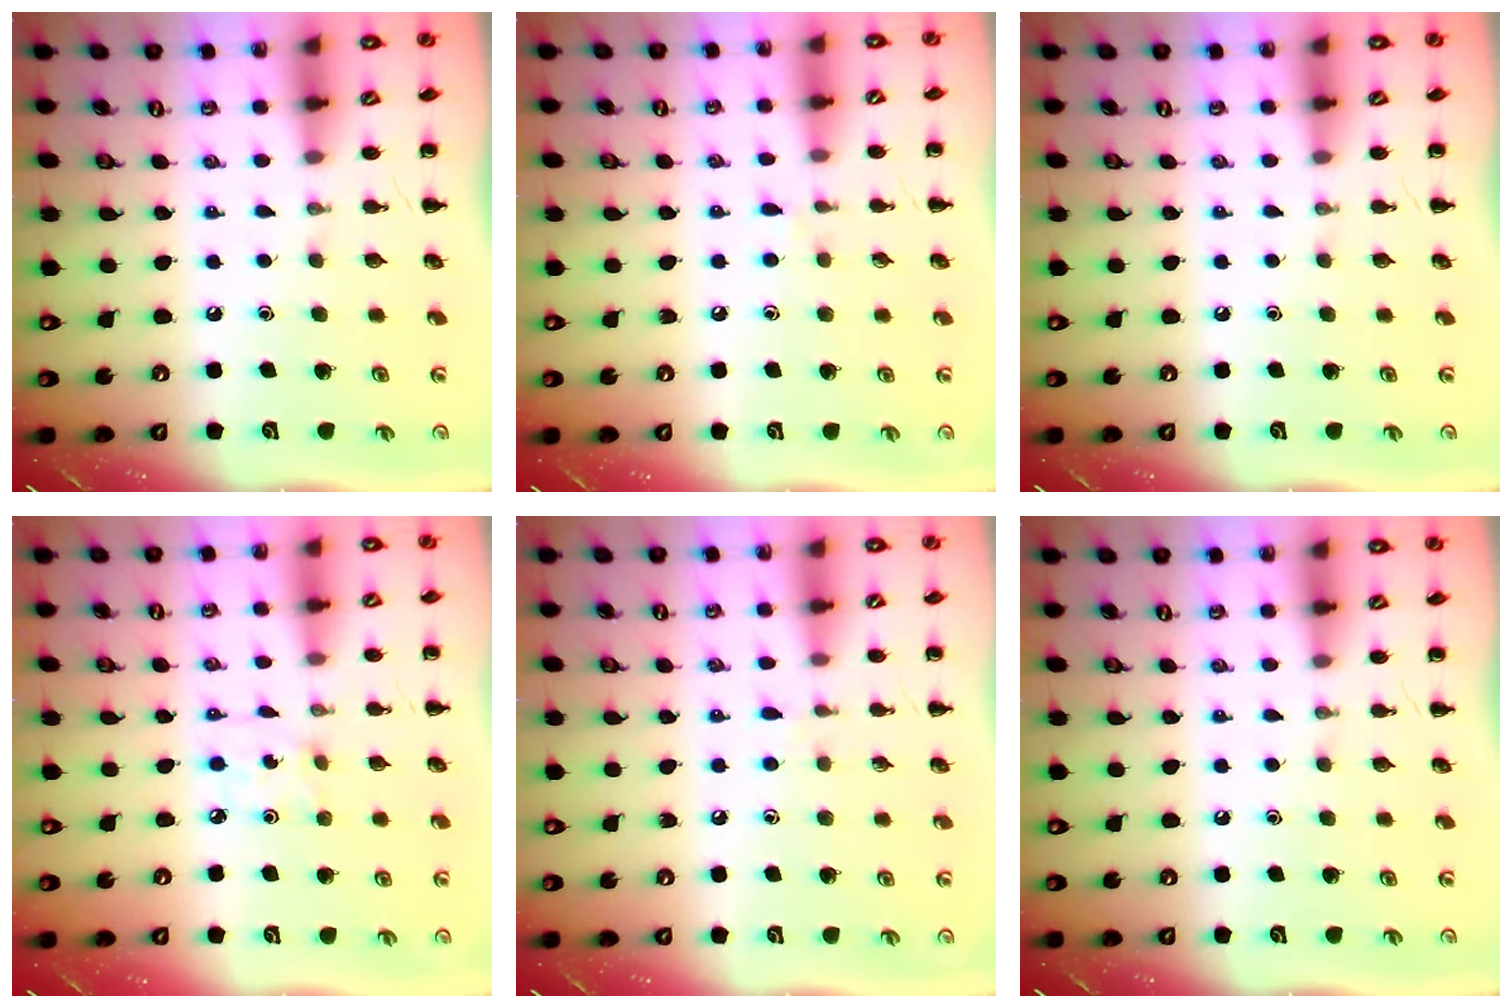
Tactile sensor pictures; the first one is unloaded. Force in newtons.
{"total": 5.6, "press": 5.2, "slide": 2.1}
{"total": 0.0}
{"total": 2.5, "press": 2.4, "slide": 0.8}
{"total": 4.8, "press": 4.4, "slide": 1.9}
{"total": 0.0}